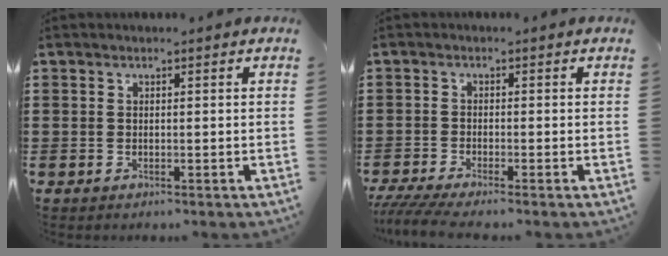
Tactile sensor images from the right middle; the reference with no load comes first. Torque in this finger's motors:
{"motor_torque": [0.85, -0.76, 0.37, 0.13]}